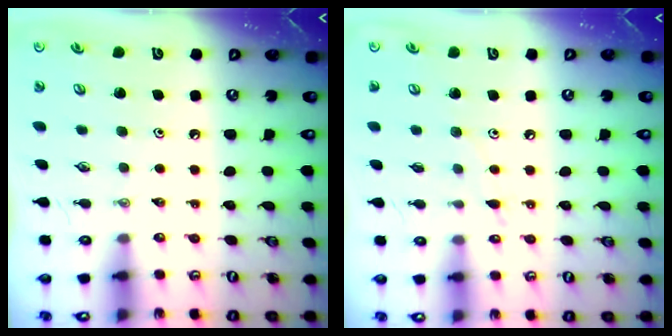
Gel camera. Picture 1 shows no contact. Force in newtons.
{"total": 5.8, "press": 5.8, "slide": 0.7}